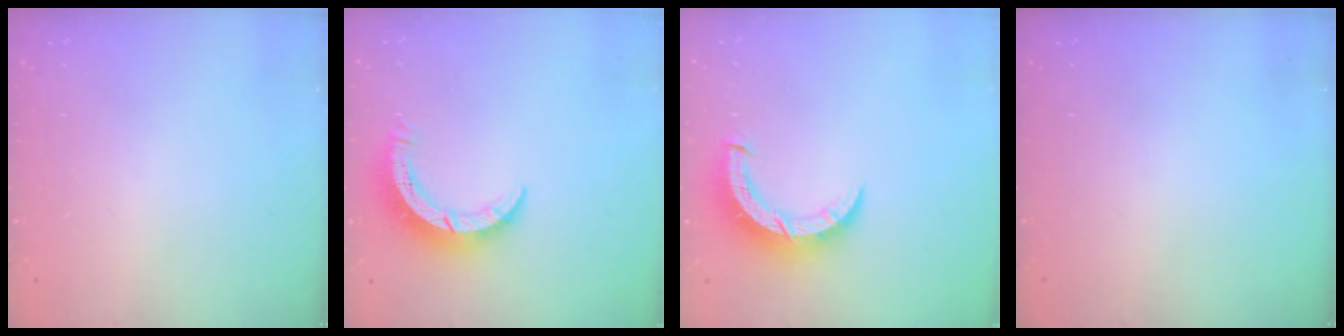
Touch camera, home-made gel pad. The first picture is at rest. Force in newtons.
{"total": 7.1, "press": 7.1, "slide": 0.4}
{"total": 8.4, "press": 8.3, "slide": 1.0}
{"total": 0.0}